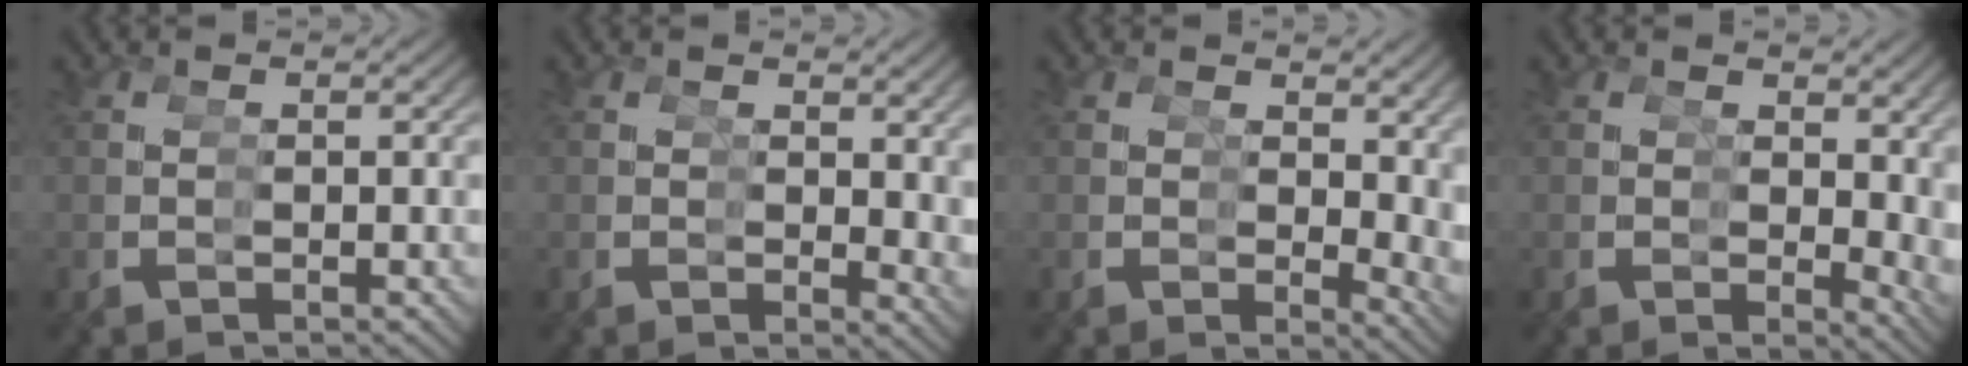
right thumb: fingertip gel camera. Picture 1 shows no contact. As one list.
[{"total": 1.6, "force": [1.0, 0.8, 1.0], "torque": [0.007, 0.000, 0.010]}, {"total": 3.2, "force": [1.1, 1.9, 2.3], "torque": [-0.004, -0.009, 0.014]}, {"total": 2.8, "force": [1.0, 1.6, 2.1], "torque": [-0.005, -0.008, 0.012]}]